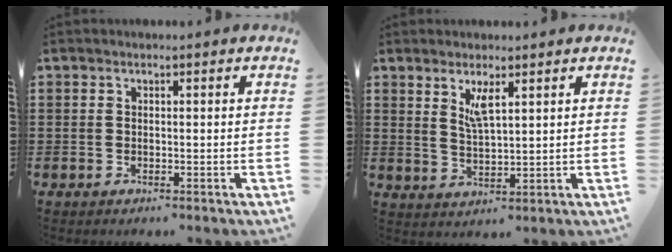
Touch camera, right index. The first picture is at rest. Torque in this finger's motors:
{"motor_torque": [0.08, 0.11, 0.36, 0.05]}